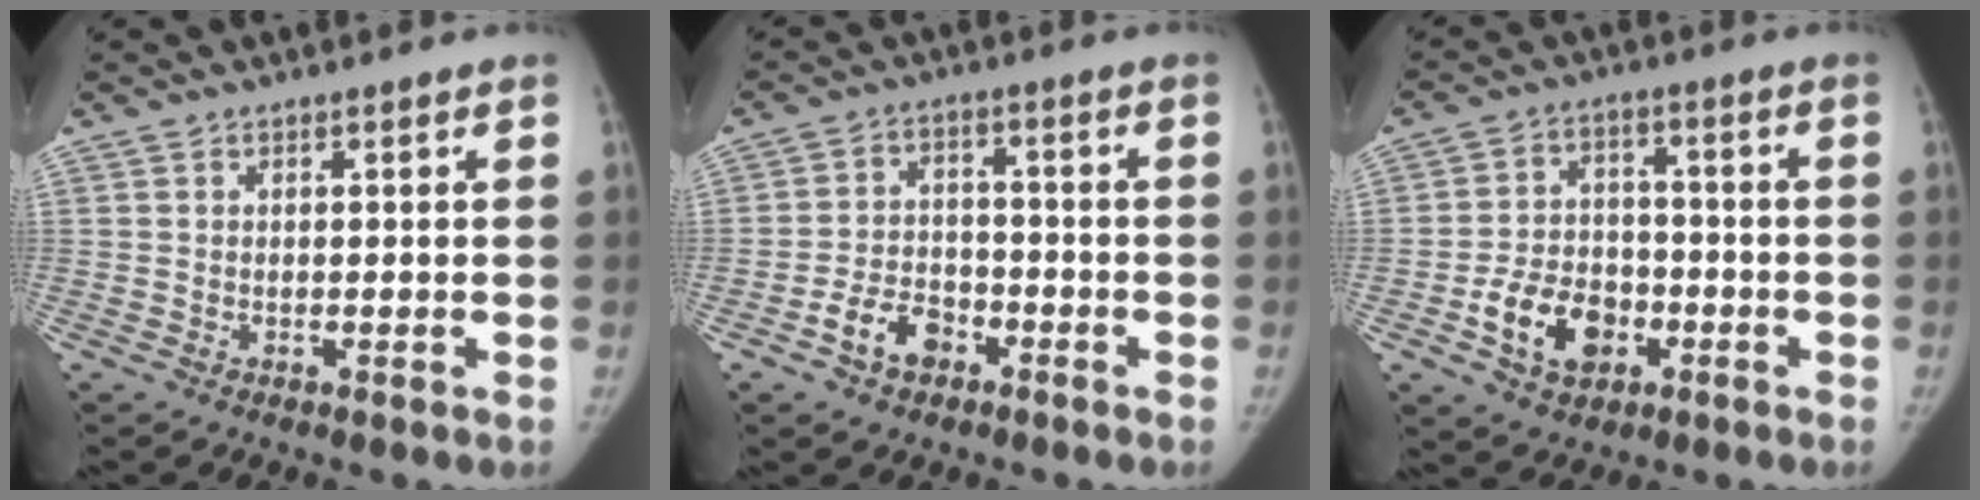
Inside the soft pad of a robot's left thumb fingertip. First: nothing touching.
{"total": 7.0, "force": [-4.0, 4.8, 3.3], "torque": [-0.044, 0.034, -0.070]}
{"total": 11.2, "force": [-4.5, 8.1, 6.2], "torque": [-0.079, 0.027, -0.077]}